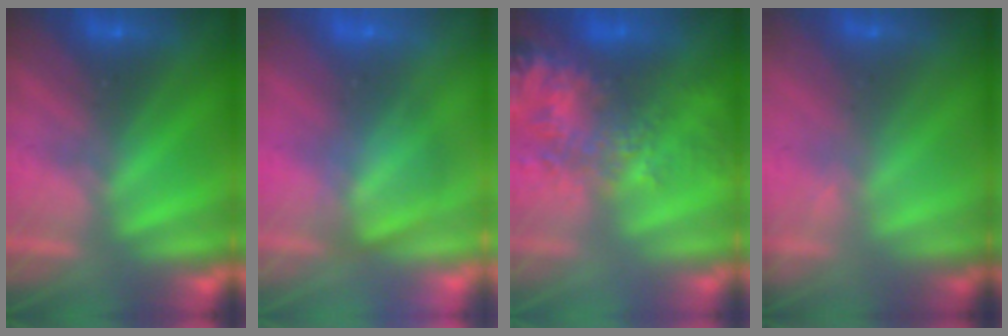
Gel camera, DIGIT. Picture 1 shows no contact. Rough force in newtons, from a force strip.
{"total": 3.4}
{"total": 6.9}
{"total": 1.5}